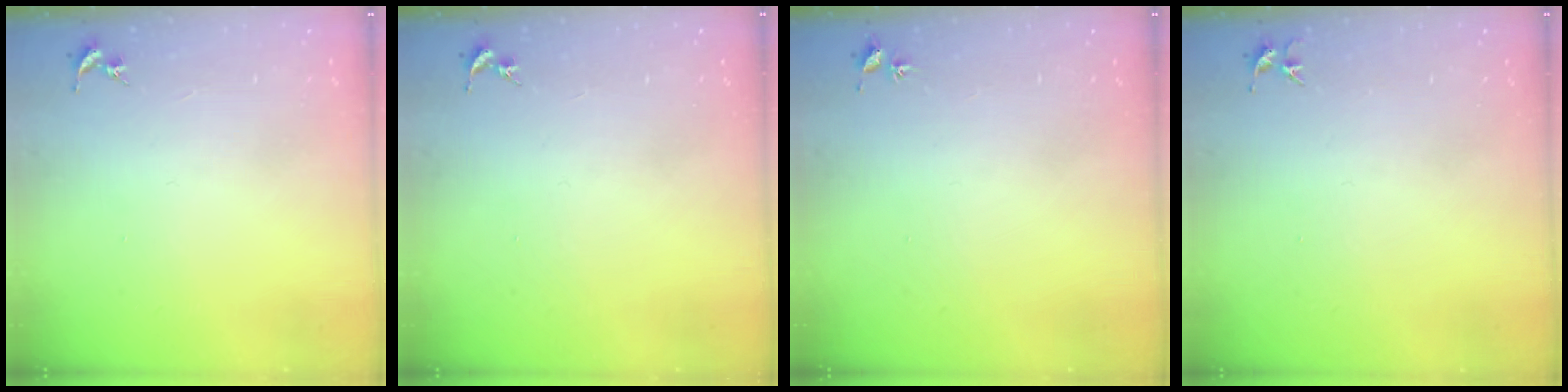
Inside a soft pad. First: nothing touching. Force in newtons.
{"total": 0.0}
{"total": 2.0, "press": 2.0, "slide": 0.3}
{"total": 3.7, "press": 3.7, "slide": 0.4}